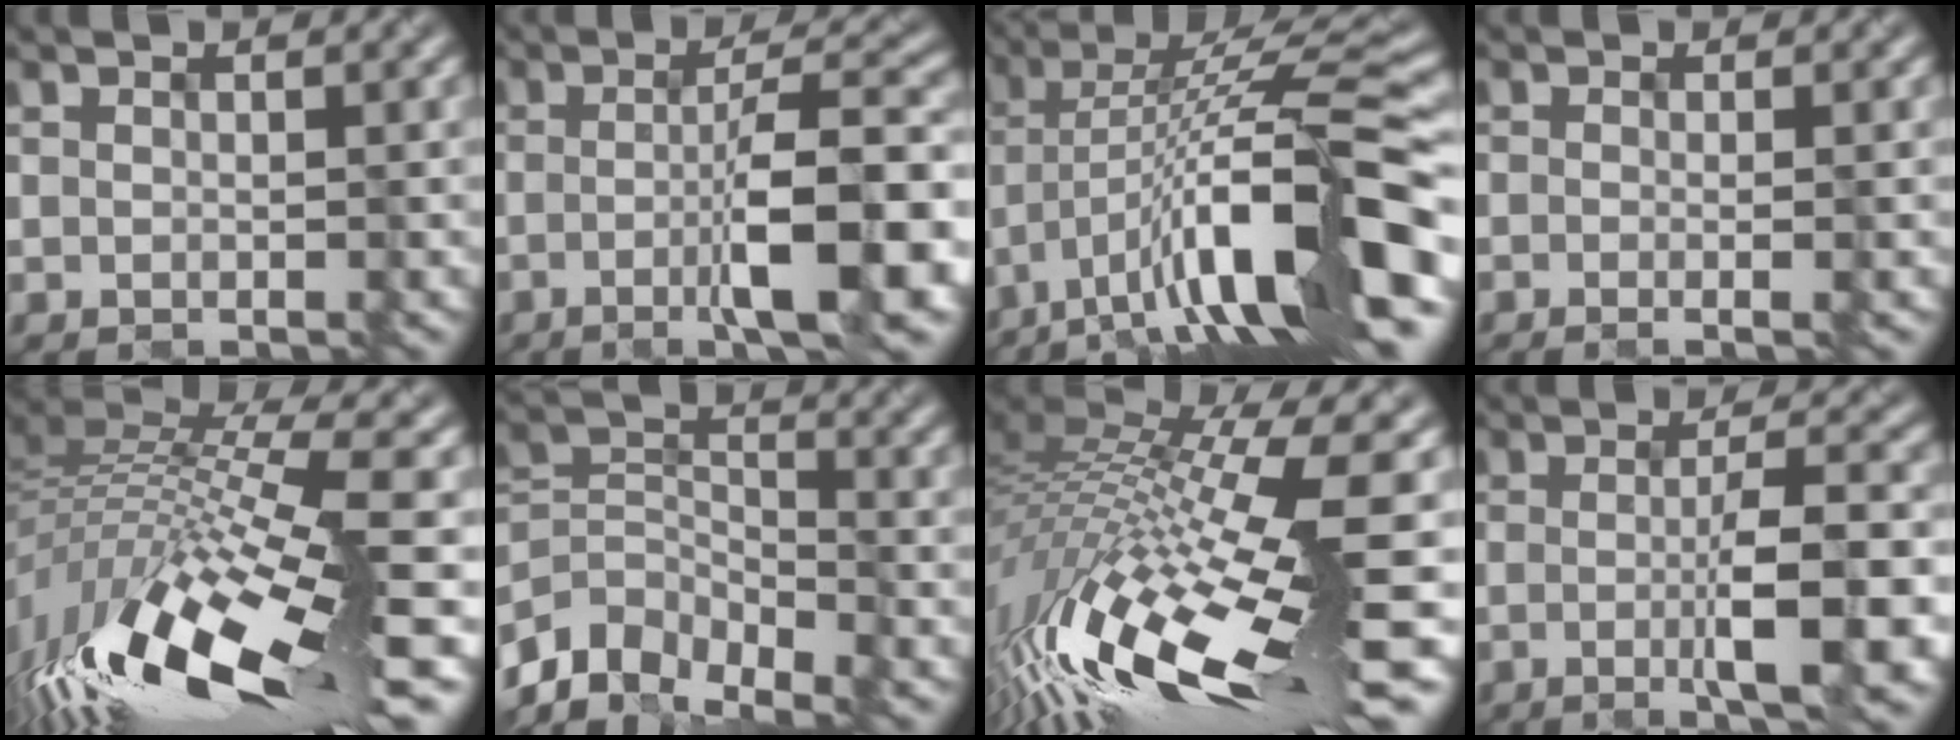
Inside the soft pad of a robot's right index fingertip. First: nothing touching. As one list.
[{"total": 7.8, "force": [-1.6, 1.3, 7.5], "torque": [-0.108, 0.008, -0.028]}, {"total": 13.6, "force": [-5.3, 3.1, 12.2], "torque": [-0.204, 0.022, -0.083]}, {"total": 1.3, "force": [-0.5, 0.3, 1.2], "torque": [-0.014, 0.002, -0.019]}, {"total": 15.3, "force": [-5.8, 4.0, 13.5], "torque": [-0.289, 0.017, -0.106]}, {"total": 7.6, "force": [-6.4, 3.0, 2.6], "torque": [-0.049, -0.005, -0.125]}, {"total": 15.3, "force": [-4.4, 3.1, 14.3], "torque": [-0.300, 0.005, -0.067]}, {"total": 6.0, "force": [-1.3, 0.9, 5.8], "torque": [-0.093, 0.003, -0.022]}]